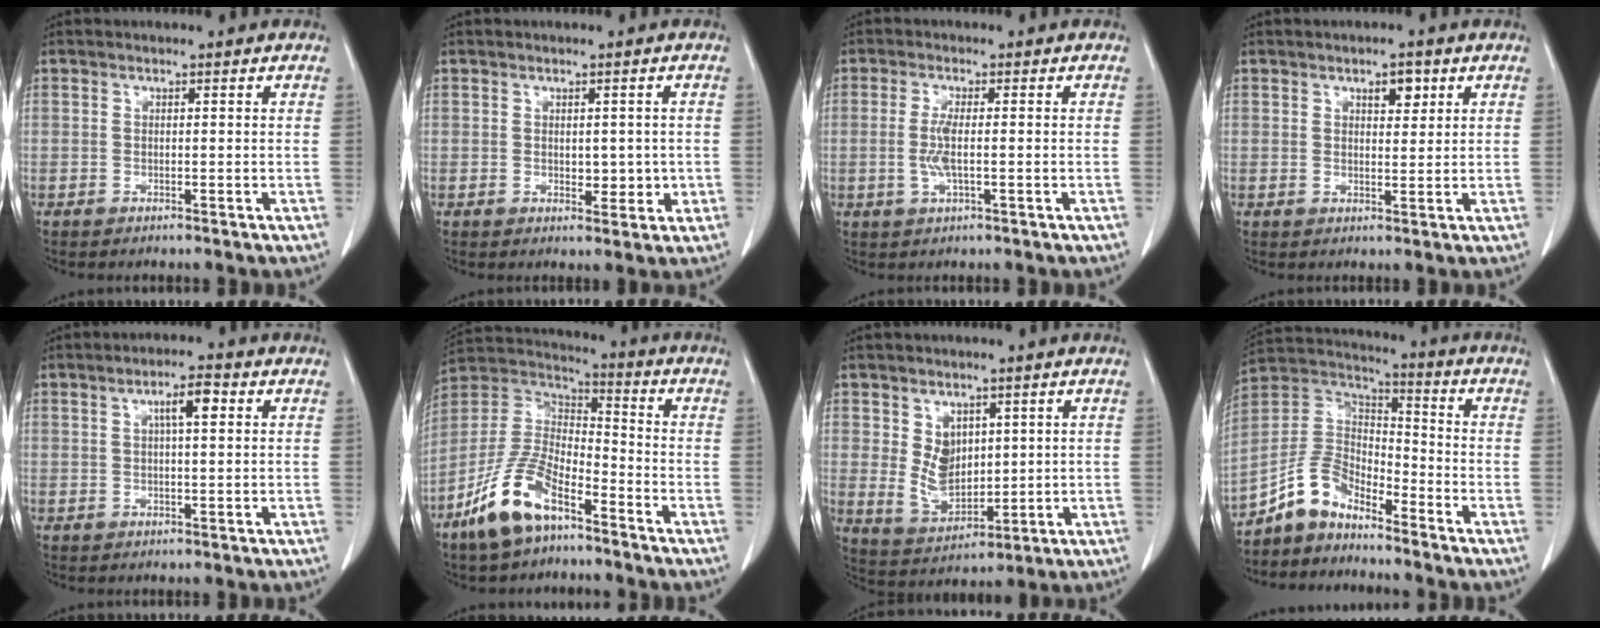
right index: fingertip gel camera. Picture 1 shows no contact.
{"total": 3.9, "force": [-0.3, 2.2, 3.2], "torque": [-0.039, 0.002, 0.006]}
{"total": 3.9, "force": [-0.6, 0.9, 3.8], "torque": [-0.085, -0.002, -0.010]}
{"total": 3.5, "force": [1.8, 1.6, 2.5], "torque": [-0.039, 0.001, 0.029]}
{"total": 4.3, "force": [1.3, 1.0, 4.0], "torque": [-0.072, 0.010, 0.023]}
{"total": 13.6, "force": [-8.6, 5.2, 9.2], "torque": [-0.201, 0.004, -0.168]}
{"total": 7.4, "force": [1.6, 5.1, 5.1], "torque": [-0.101, 0.001, 0.050]}
{"total": 9.1, "force": [-7.4, 3.9, 3.7], "torque": [-0.083, 0.033, -0.148]}